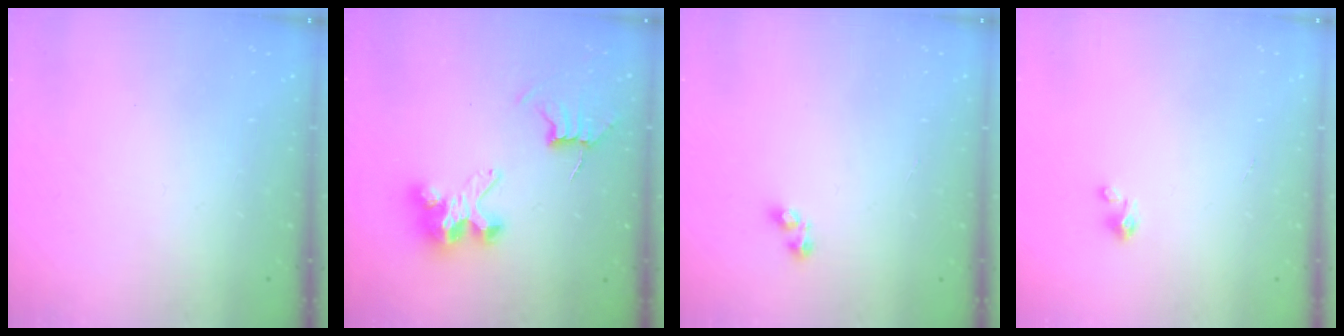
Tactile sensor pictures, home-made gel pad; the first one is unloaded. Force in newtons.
{"total": 8.4, "press": 8.4, "slide": 0.7}
{"total": 3.5, "press": 3.3, "slide": 1.1}
{"total": 1.8, "press": 1.8, "slide": 0.2}